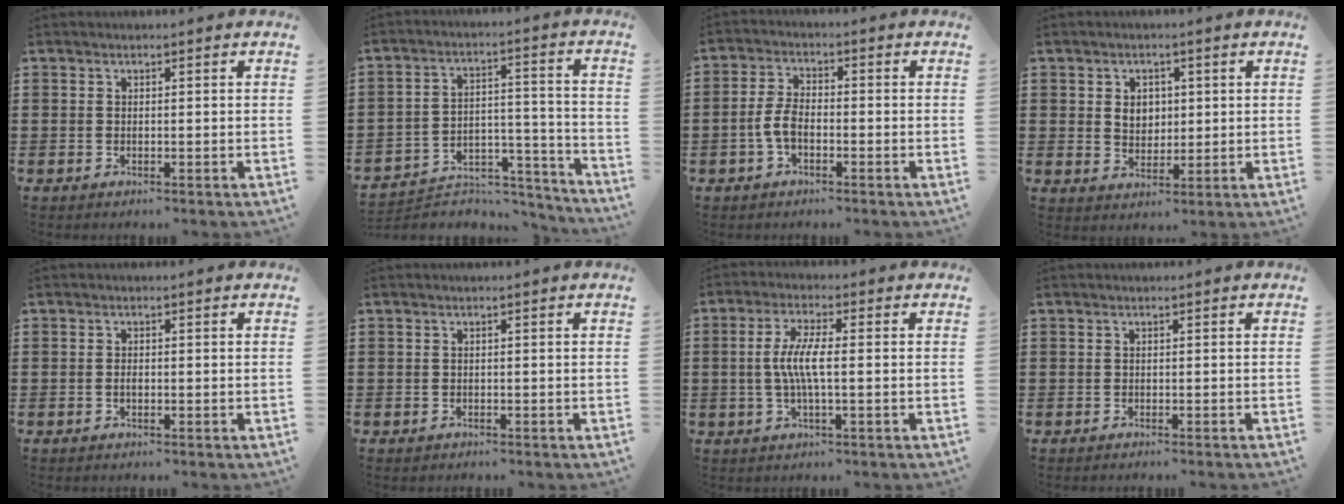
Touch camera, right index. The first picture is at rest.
{"total": 5.0, "force": [-4.6, 1.6, 1.1], "torque": [-0.020, 0.007, -0.093]}
{"total": 4.3, "force": [-1.5, 2.2, 3.4], "torque": [-0.088, -0.001, -0.036]}
{"total": 3.4, "force": [0.4, 2.8, 1.9], "torque": [-0.039, 0.007, 0.003]}
{"total": 0.8, "force": [-0.1, 0.3, 0.7], "torque": [-0.014, -0.001, -0.002]}
{"total": 0.6, "force": [-0.6, 0.1, -0.1], "torque": [0.001, 0.002, -0.013]}
{"total": 5.7, "force": [-0.7, 1.0, 5.6], "torque": [-0.120, -0.007, -0.023]}
{"total": 0.7, "force": [-0.6, -0.2, 0.0], "torque": [-0.001, -0.002, -0.013]}